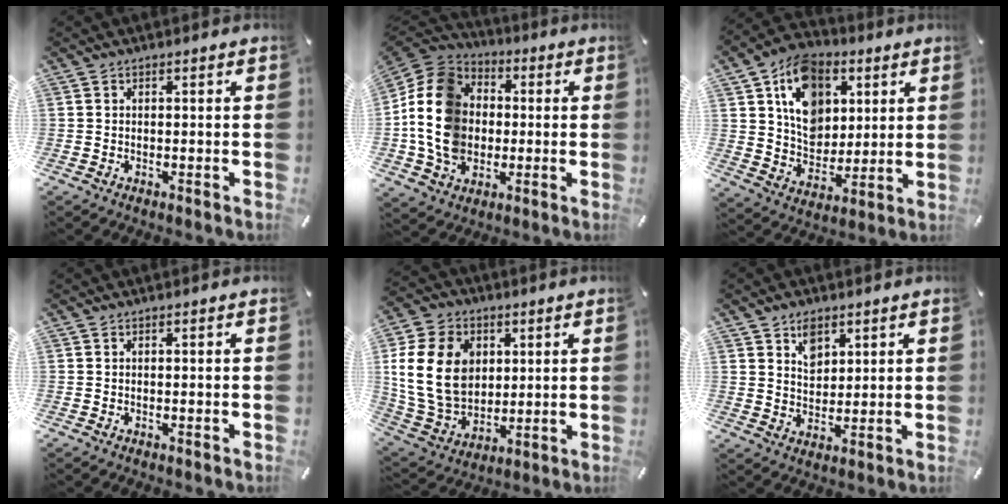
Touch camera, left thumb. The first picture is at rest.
{"total": 17.5, "force": [-1.6, 14.8, 9.4], "torque": [-0.203, 0.025, -0.029]}
{"total": 15.0, "force": [5.6, 12.0, 7.1], "torque": [-0.112, -0.016, 0.109]}
{"total": 0.0}
{"total": 18.0, "force": [3.2, 14.2, 10.5], "torque": [-0.231, -0.005, 0.060]}
{"total": 5.7, "force": [3.4, 4.3, 1.6], "torque": [-0.024, -0.008, 0.060]}